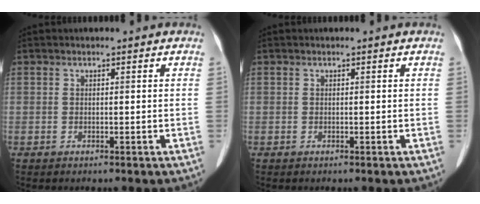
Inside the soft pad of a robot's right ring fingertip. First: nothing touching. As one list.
[{"total": 0.0}]